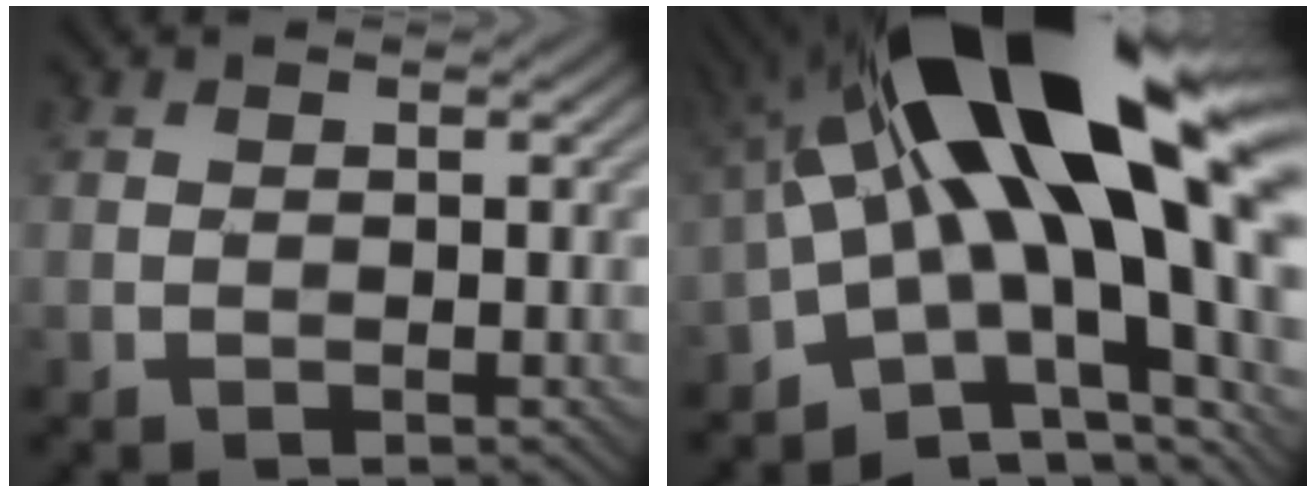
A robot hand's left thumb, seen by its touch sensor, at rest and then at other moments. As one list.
[{"total": 21.0, "force": [2.8, 9.5, 18.5], "torque": [-0.299, 0.009, 0.044]}]